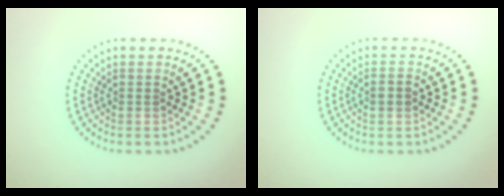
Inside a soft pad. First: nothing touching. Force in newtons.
{"total": 1.2, "press": 1.2, "slide": 0.3}